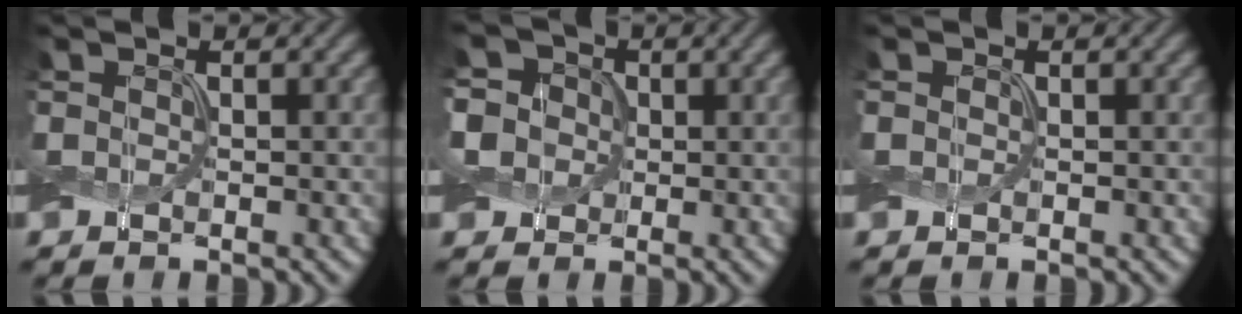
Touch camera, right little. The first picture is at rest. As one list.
[{"total": 5.9, "force": [2.0, 5.0, 2.5], "torque": [-0.058, 0.024, 0.012]}, {"total": 0.0}]